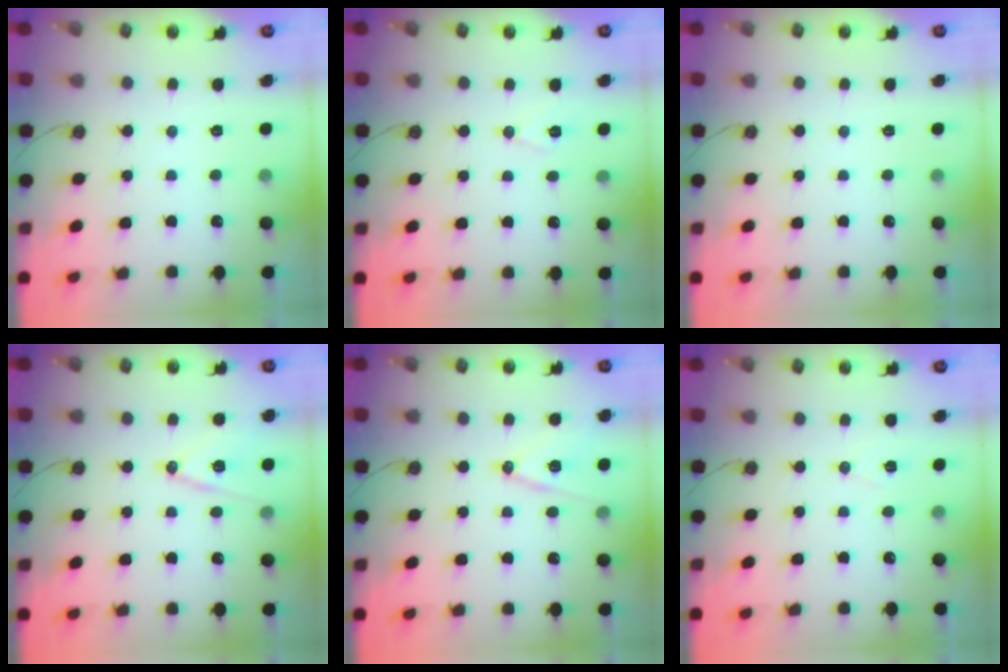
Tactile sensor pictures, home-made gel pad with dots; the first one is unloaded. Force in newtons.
{"total": 7.0, "press": 5.3, "slide": 4.5}
{"total": 0.0}
{"total": 12.2, "press": 11.7, "slide": 3.4}
{"total": 12.2, "press": 11.7, "slide": 3.4}
{"total": 7.0, "press": 5.3, "slide": 4.6}